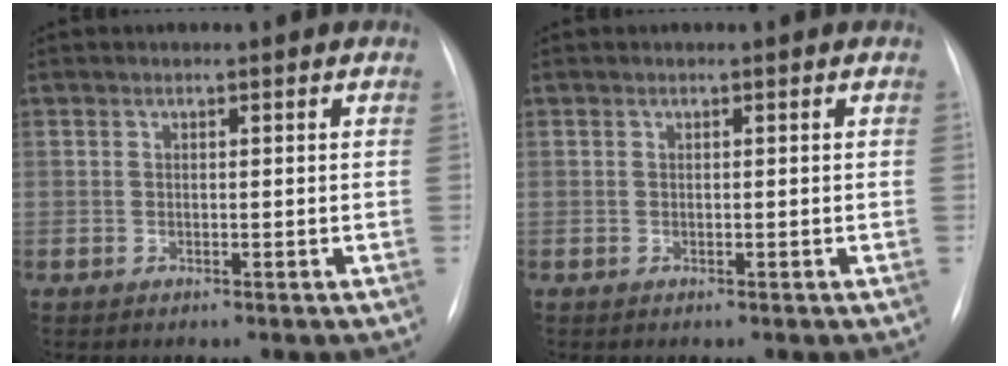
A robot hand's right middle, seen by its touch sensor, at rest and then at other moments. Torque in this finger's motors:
{"motor_torque": [0.02, -0.02, 0.02, 0.00]}